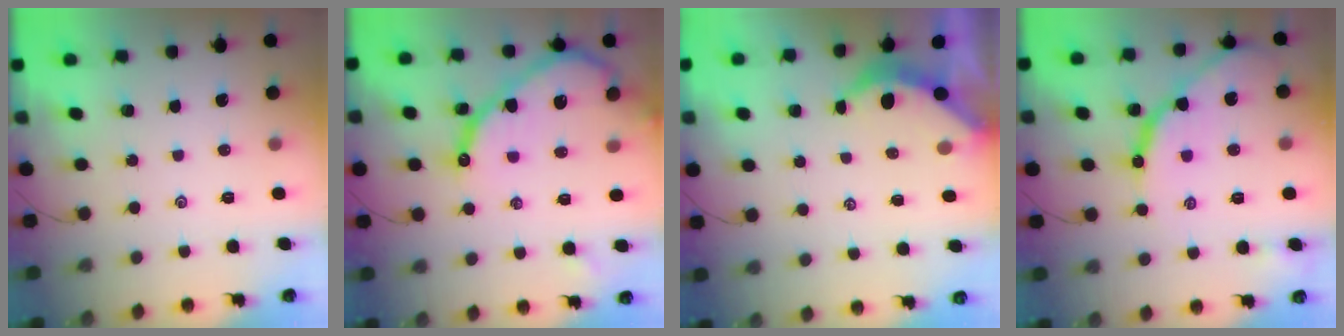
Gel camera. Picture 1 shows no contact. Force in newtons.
{"total": 16.9, "press": 16.9, "slide": 1.1}
{"total": 3.9, "press": 3.9, "slide": 0.5}
{"total": 13.3, "press": 13.2, "slide": 0.9}